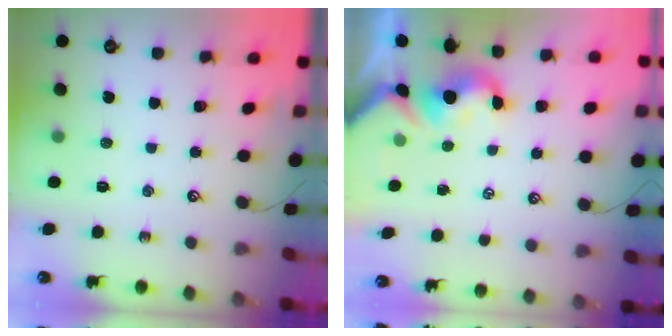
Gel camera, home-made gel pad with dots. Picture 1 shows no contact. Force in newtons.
{"total": 0.9, "press": 0.5, "slide": 0.7}